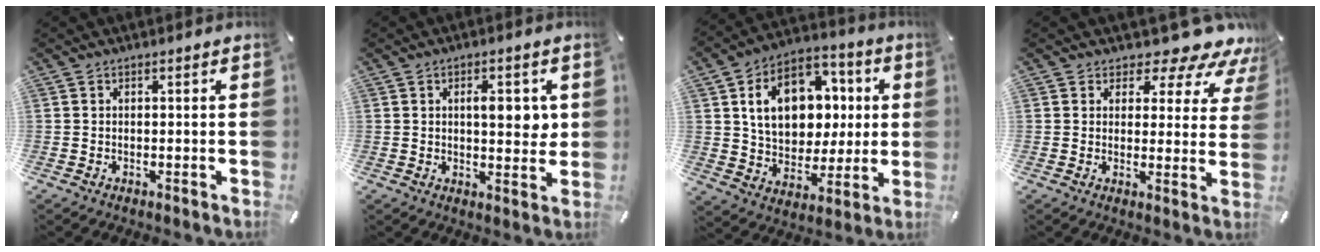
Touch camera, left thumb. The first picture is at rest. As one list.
[{"total": 6.7, "force": [1.6, 3.1, 5.7], "torque": [-0.075, -0.009, 0.018]}, {"total": 16.1, "force": [3.4, 12.9, 9.0], "torque": [-0.145, 0.000, 0.071]}, {"total": 8.9, "force": [6.9, 4.1, 3.9], "torque": [-0.047, -0.064, 0.117]}]